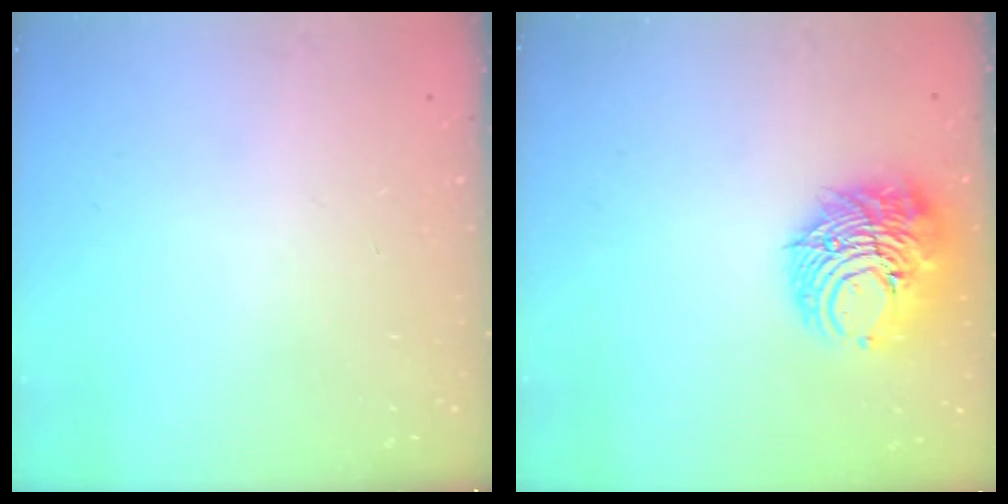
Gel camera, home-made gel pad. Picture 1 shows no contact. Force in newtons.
{"total": 12.2, "press": 12.2, "slide": 1.3}